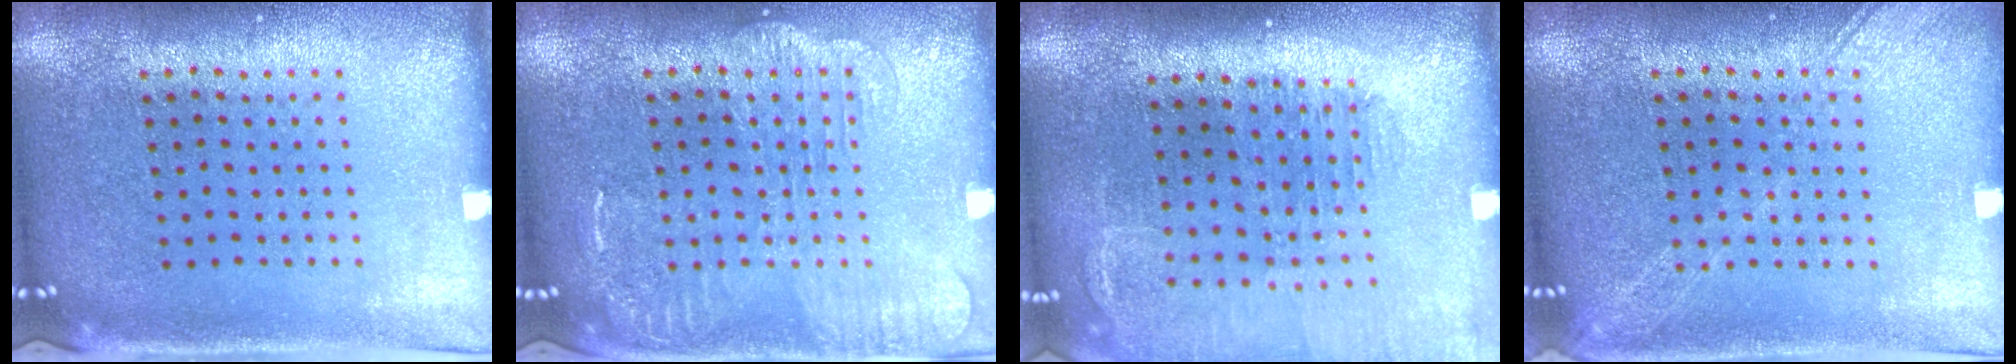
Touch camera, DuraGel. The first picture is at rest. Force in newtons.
{"total": 2.8, "press": 2.8, "slide": 0.3}
{"total": 1.4, "press": 1.4, "slide": 0.1}
{"total": 2.4, "press": 2.3, "slide": 0.4}